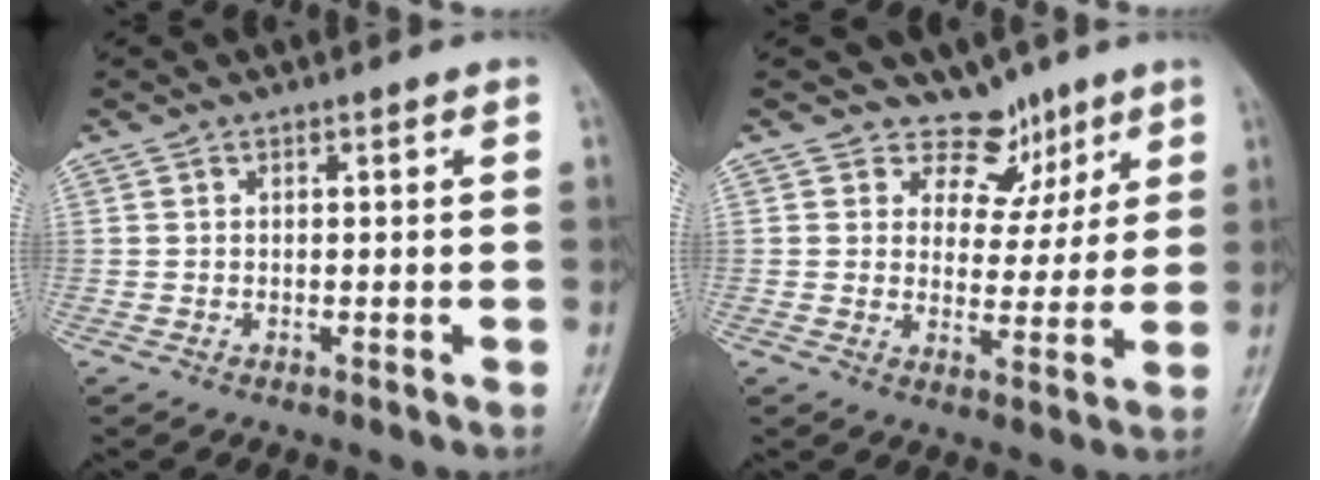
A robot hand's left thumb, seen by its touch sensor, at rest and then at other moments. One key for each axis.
{"total": 7.3, "fx": 5.4, "fy": 4.9, "fz": 0.4, "tx": 0.032, "ty": -0.038, "tz": 0.078}